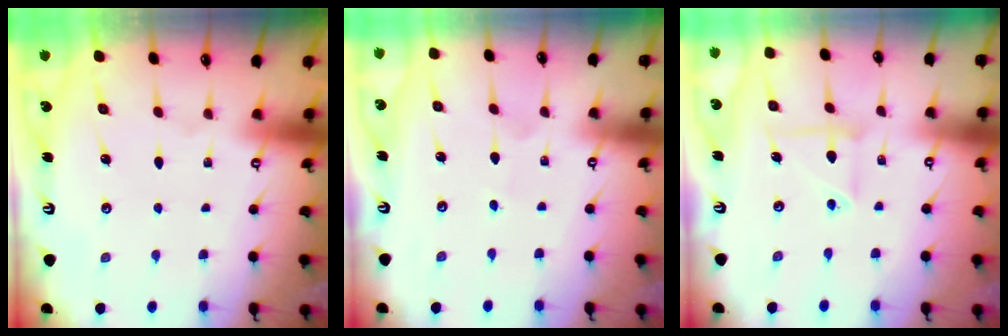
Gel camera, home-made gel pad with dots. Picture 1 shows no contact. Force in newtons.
{"total": 1.0, "press": 1.0, "slide": 0.0}
{"total": 6.2, "press": 6.1, "slide": 1.3}